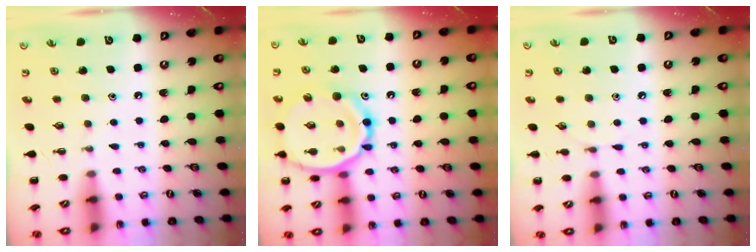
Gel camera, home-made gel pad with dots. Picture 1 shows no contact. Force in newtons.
{"total": 18.5, "press": 18.3, "slide": 2.4}
{"total": 3.8, "press": 3.6, "slide": 1.4}